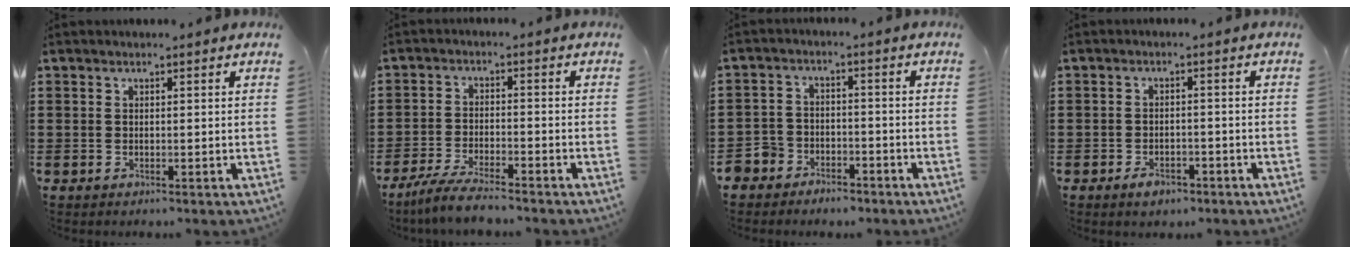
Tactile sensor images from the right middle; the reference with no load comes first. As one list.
[{"total": 4.9, "force": [-4.4, 0.2, 2.1], "torque": [-0.049, -0.008, -0.087]}, {"total": 4.6, "force": [-4.1, 2.1, -0.2], "torque": [-0.019, 0.003, -0.093]}, {"total": 2.5, "force": [-1.9, 1.2, 1.0], "torque": [-0.021, 0.003, -0.038]}]